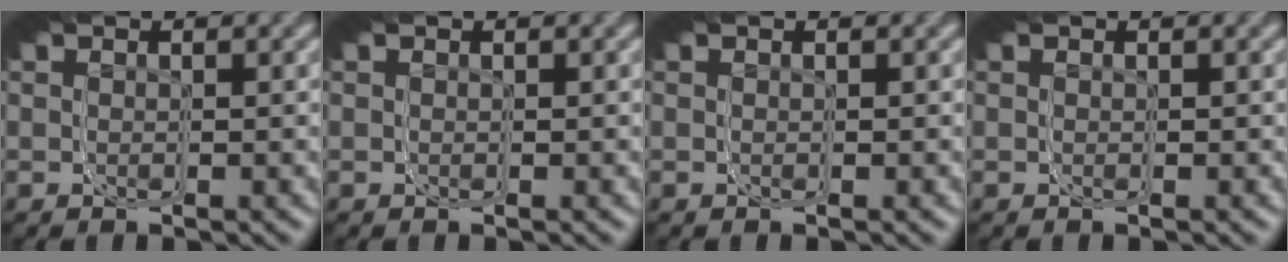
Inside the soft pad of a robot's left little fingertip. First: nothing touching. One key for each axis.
{"total": 0.0}
{"total": 0.0}
{"total": 0.0}